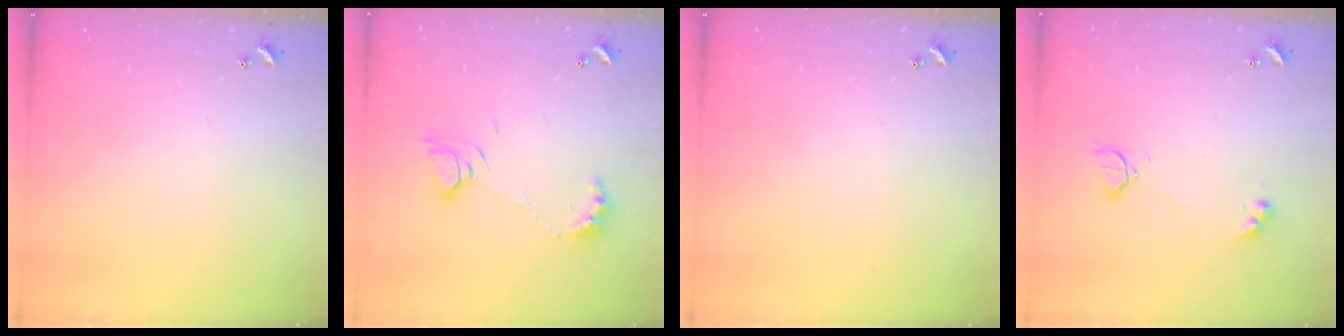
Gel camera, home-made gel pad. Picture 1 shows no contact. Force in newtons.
{"total": 8.2, "press": 8.1, "slide": 0.8}
{"total": 0.0}
{"total": 2.3, "press": 2.3, "slide": 0.5}